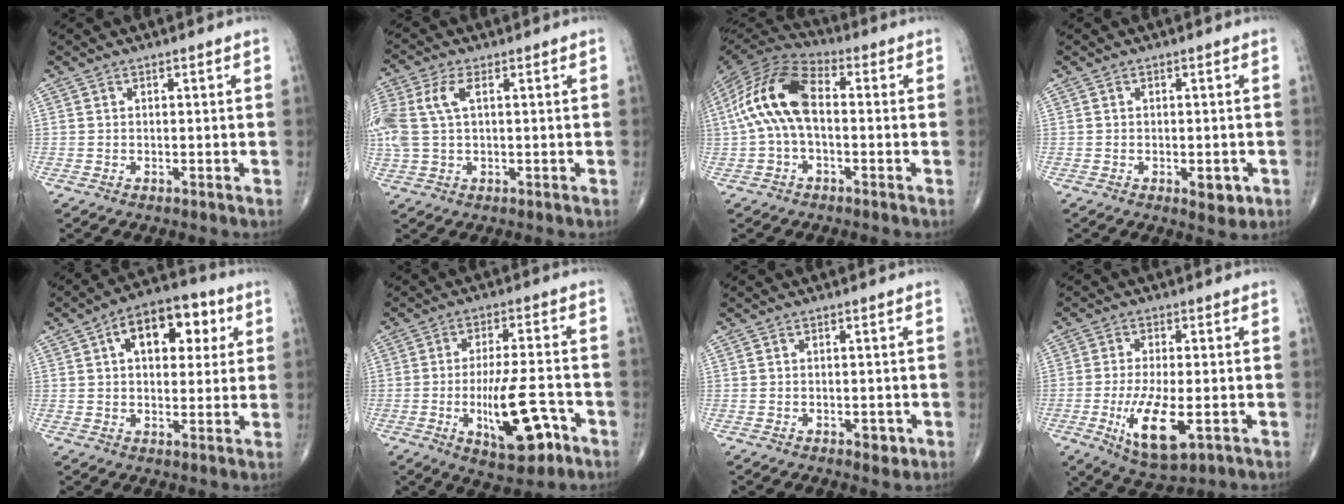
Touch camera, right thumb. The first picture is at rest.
{"total": 9.3, "force": [2.1, 5.0, 7.6], "torque": [-0.212, 0.022, 0.045]}
{"total": 14.7, "force": [0.5, 7.9, 12.4], "torque": [-0.253, 0.039, -0.003]}
{"total": 3.6, "force": [-1.2, 1.8, 2.9], "torque": [-0.026, -0.002, -0.010]}
{"total": 13.6, "force": [4.3, 7.8, 10.3], "torque": [-0.116, 0.012, 0.060]}
{"total": 13.2, "force": [-4.8, 4.6, 11.4], "torque": [-0.177, 0.020, -0.069]}
{"total": 2.3, "force": [-0.9, 1.3, 1.7], "torque": [-0.014, 0.002, -0.009]}
{"total": 11.3, "force": [-3.2, 4.2, 10.0], "torque": [-0.181, -0.015, -0.048]}